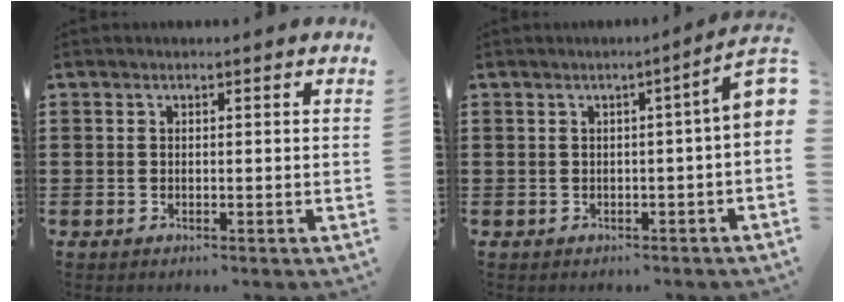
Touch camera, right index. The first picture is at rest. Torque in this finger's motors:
{"motor_torque": [1.35, -0.50, 0.25, 0.13]}